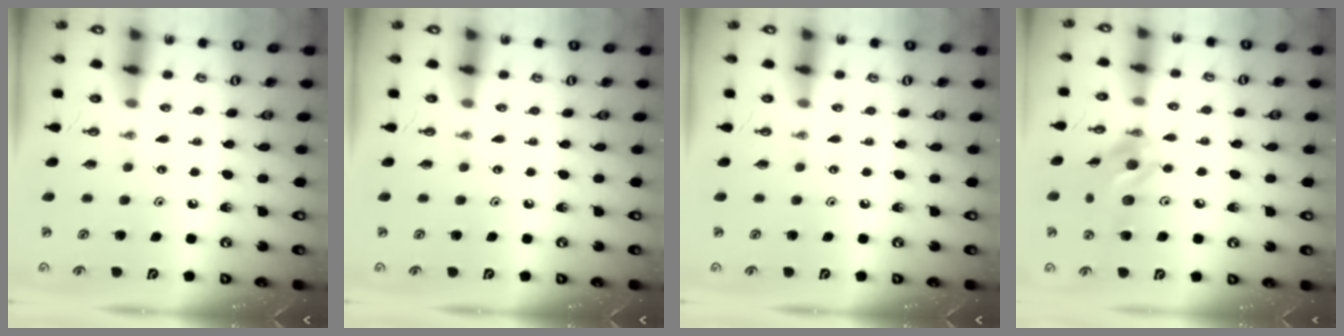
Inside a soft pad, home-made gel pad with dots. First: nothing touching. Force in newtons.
{"total": 0.0}
{"total": 0.0}
{"total": 13.2, "press": 12.8, "slide": 3.0}